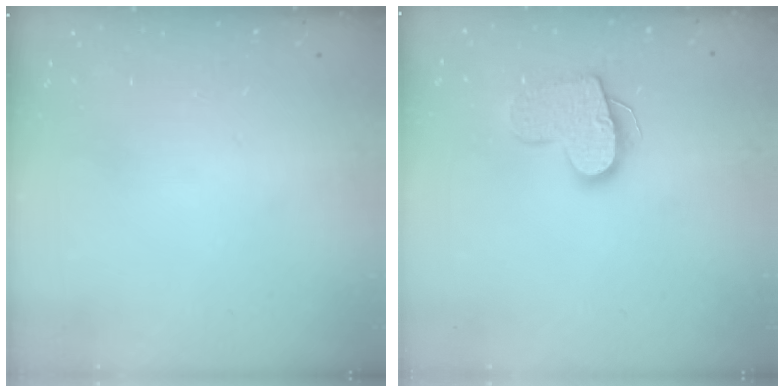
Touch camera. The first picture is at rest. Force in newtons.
{"total": 13.9, "press": 13.8, "slide": 1.1}